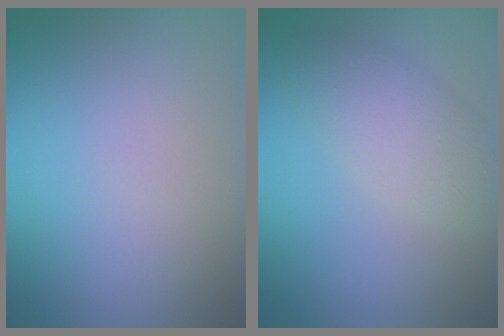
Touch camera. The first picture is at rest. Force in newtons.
{"total": 3.7, "press": 3.7, "slide": 0.1}